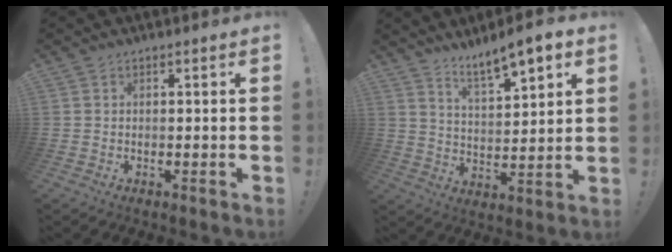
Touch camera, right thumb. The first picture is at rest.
{"total": 8.9, "force": [7.2, 1.8, 5.0], "torque": [-0.081, -0.052, 0.123]}